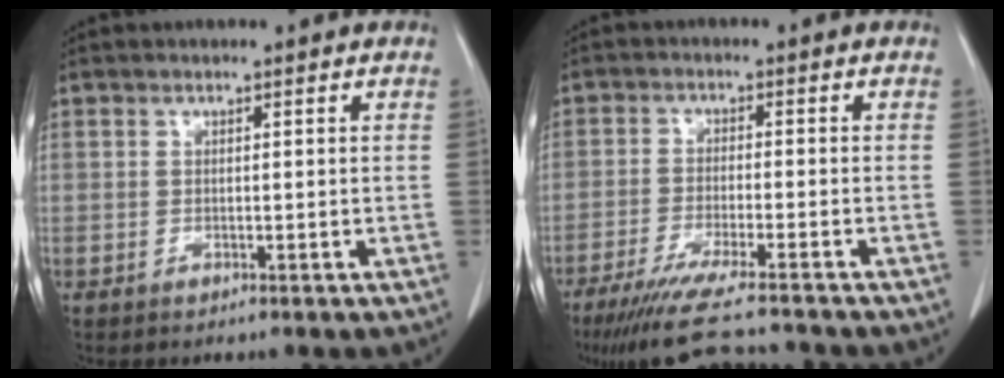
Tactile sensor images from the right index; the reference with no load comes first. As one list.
[{"total": 14.0, "force": [-12.2, 0.3, 6.8], "torque": [-0.101, -0.039, -0.189]}]